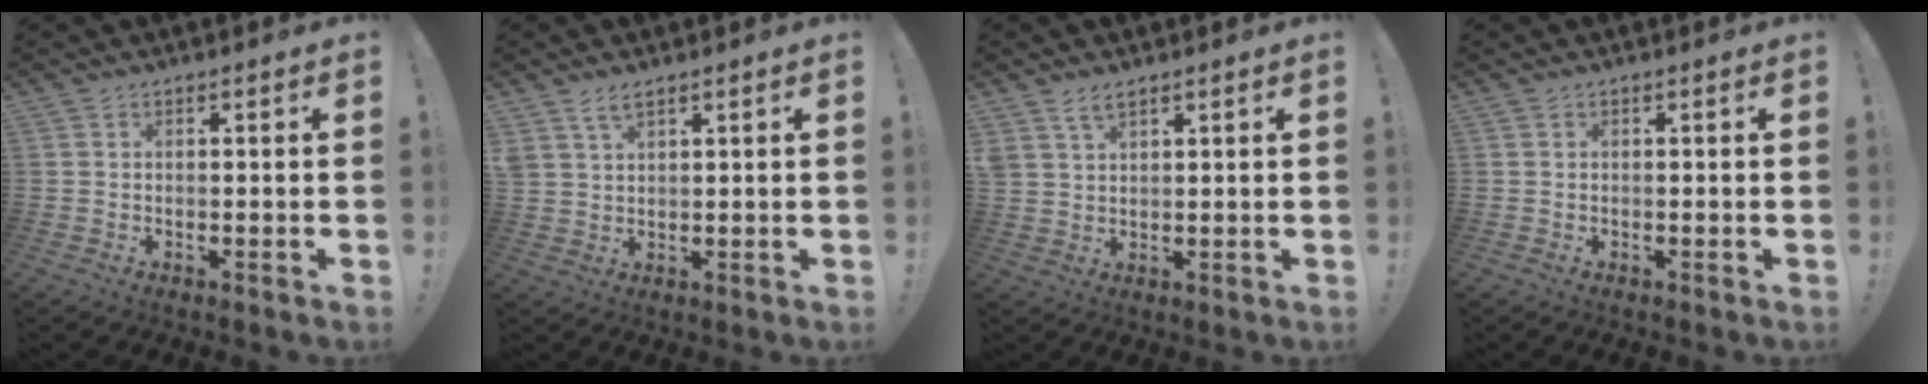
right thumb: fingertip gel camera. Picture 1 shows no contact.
{"total": 3.9, "force": [2.7, 1.5, 2.4], "torque": [-0.045, -0.009, 0.051]}
{"total": 3.9, "force": [2.8, 1.6, 2.2], "torque": [-0.043, -0.009, 0.053]}
{"total": 0.0}